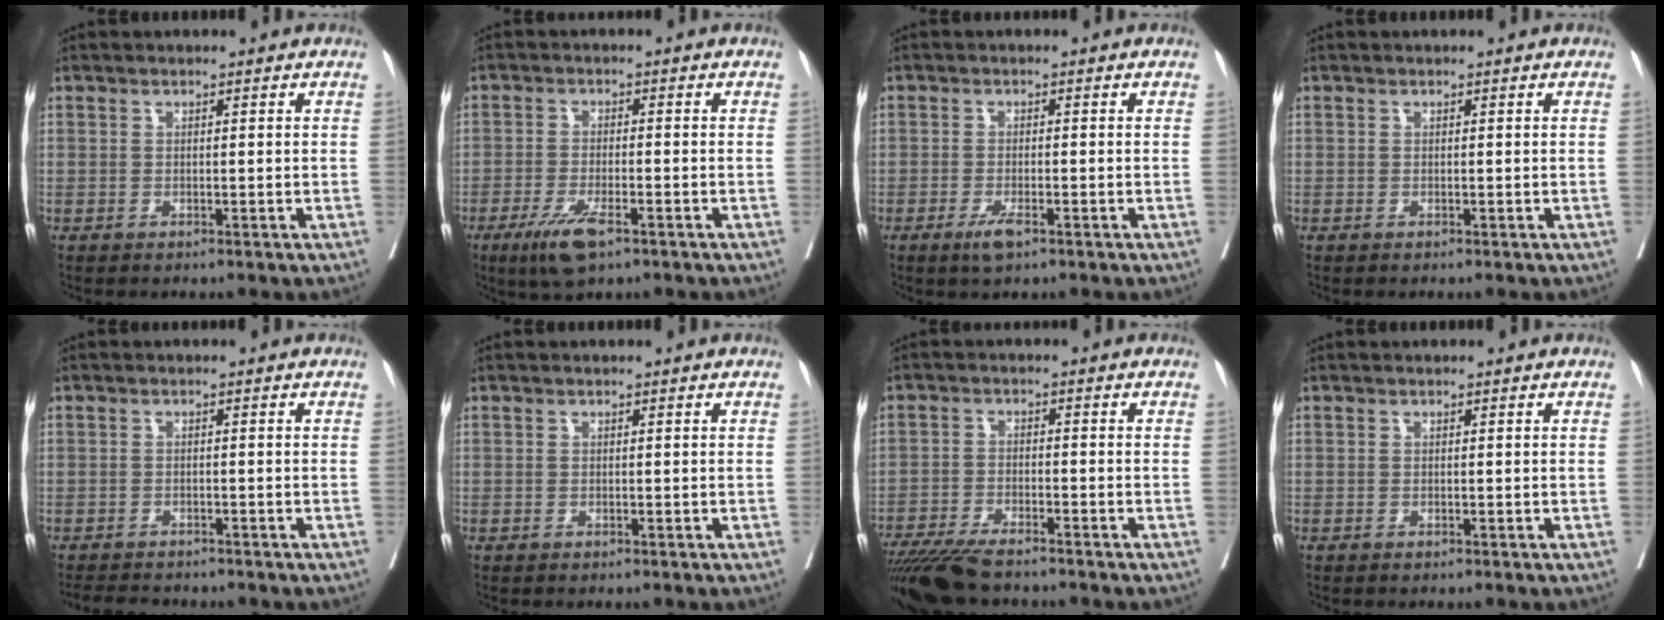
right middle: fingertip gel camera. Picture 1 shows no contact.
{"total": 6.0, "force": [-3.6, 1.3, 4.6], "torque": [-0.093, -0.012, -0.060]}
{"total": 2.7, "force": [-1.6, 0.6, 2.1], "torque": [-0.040, -0.003, -0.028]}
{"total": 0.0}
{"total": 4.9, "force": [-4.6, 1.2, 1.4], "torque": [-0.018, -0.009, -0.072]}
{"total": 0.0}
{"total": 9.8, "force": [-8.4, 1.2, 4.9], "torque": [-0.079, -0.026, -0.144]}
{"total": 0.0}